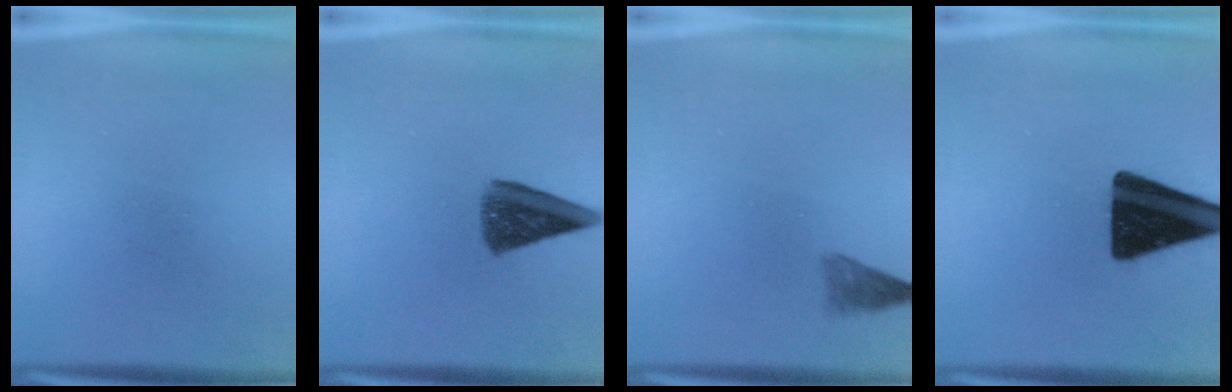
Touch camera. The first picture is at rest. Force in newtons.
{"total": 8.1}
{"total": 1.9}
{"total": 18.5}